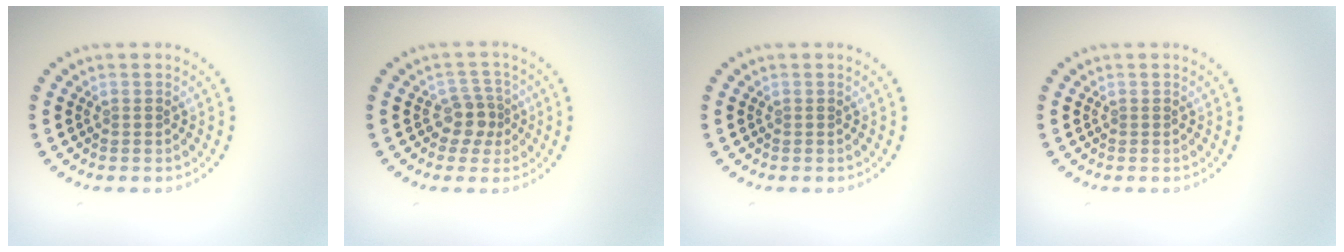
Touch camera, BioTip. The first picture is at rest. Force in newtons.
{"total": 2.5, "press": 1.9, "slide": 1.5}
{"total": 0.0}
{"total": 0.0}